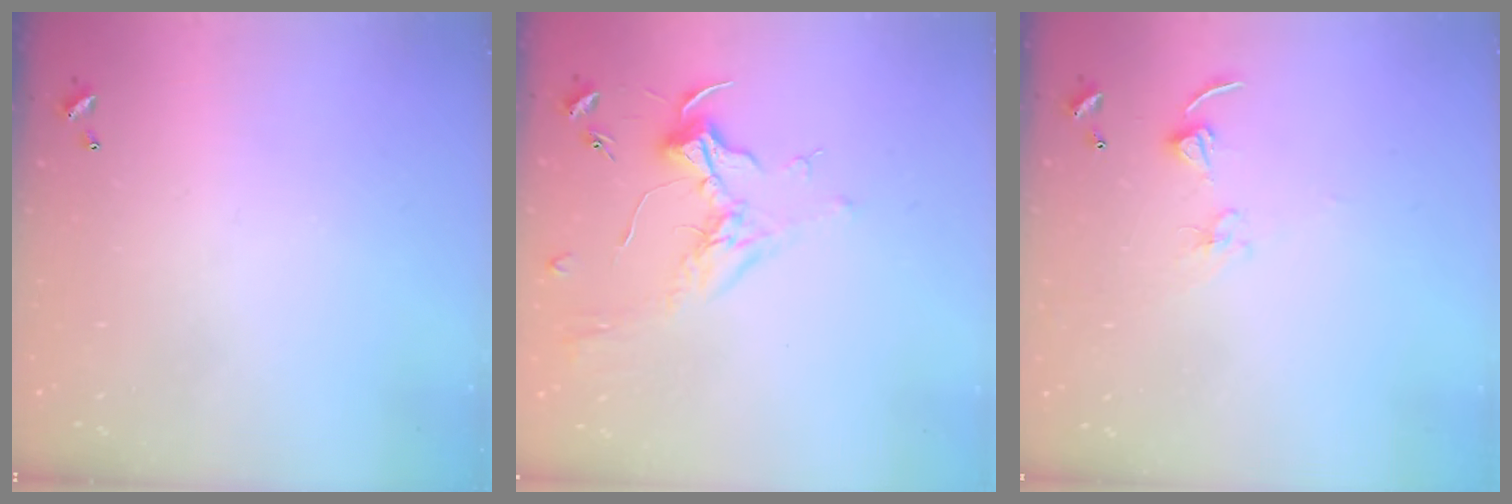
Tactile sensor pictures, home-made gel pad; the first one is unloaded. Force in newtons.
{"total": 1.8, "press": 1.7, "slide": 0.7}
{"total": 2.7, "press": 2.7, "slide": 0.2}